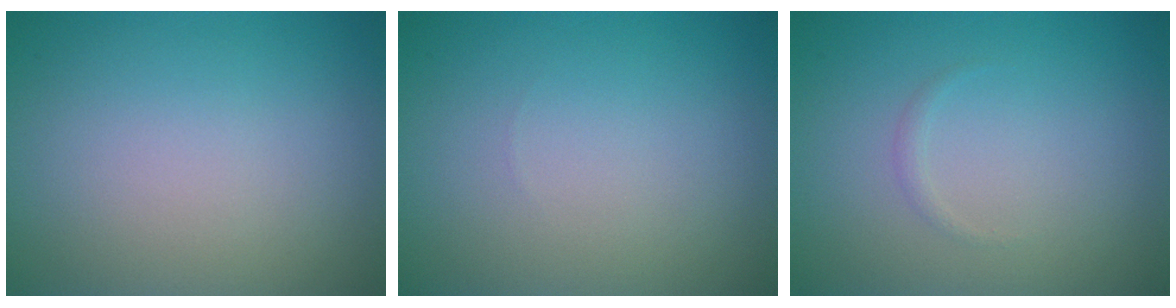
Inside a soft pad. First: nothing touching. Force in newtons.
{"total": 0.0}
{"total": 0.6, "press": 0.6, "slide": 0.0}